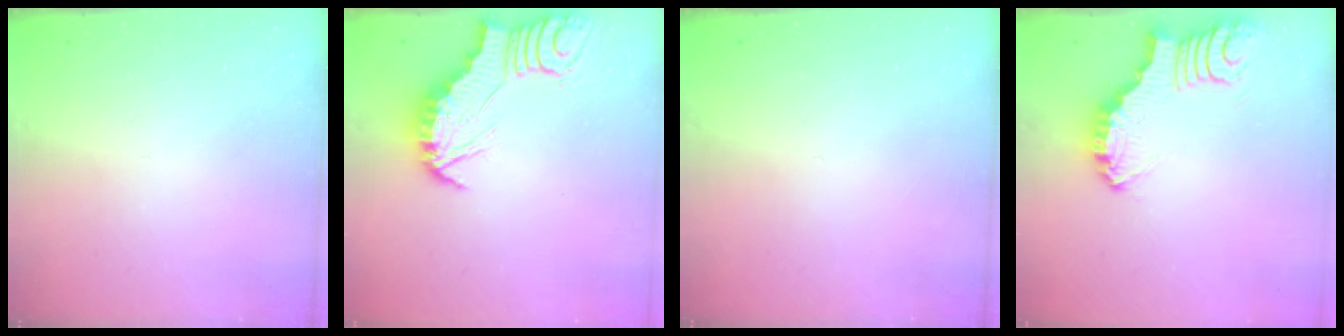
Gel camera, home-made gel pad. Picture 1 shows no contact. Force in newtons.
{"total": 2.7, "press": 2.7, "slide": 0.3}
{"total": 0.0}
{"total": 3.7, "press": 3.7, "slide": 0.1}